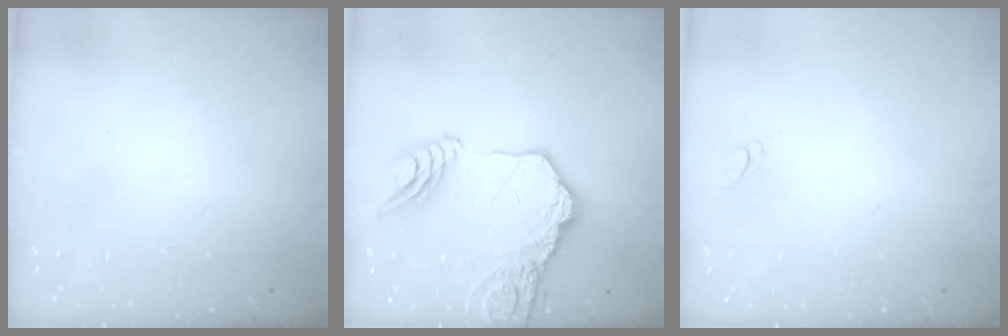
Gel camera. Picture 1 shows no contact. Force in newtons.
{"total": 20.0, "press": 19.8, "slide": 2.6}
{"total": 3.0, "press": 3.0, "slide": 0.2}